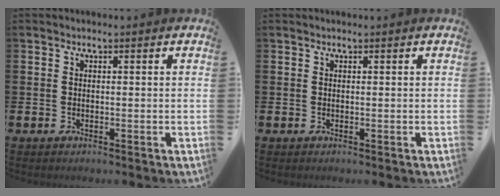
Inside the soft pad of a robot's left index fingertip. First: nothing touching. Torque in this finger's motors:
{"motor_torque": [-0.56, 0.09, -0.34, -0.03]}